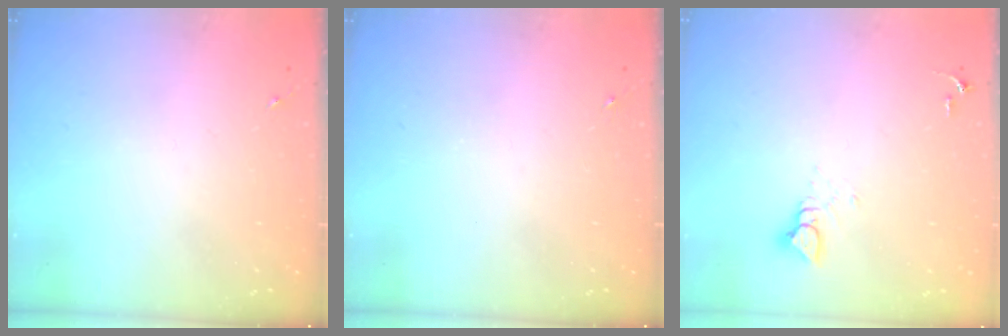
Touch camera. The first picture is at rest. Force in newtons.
{"total": 0.0}
{"total": 3.3, "press": 3.3, "slide": 0.3}